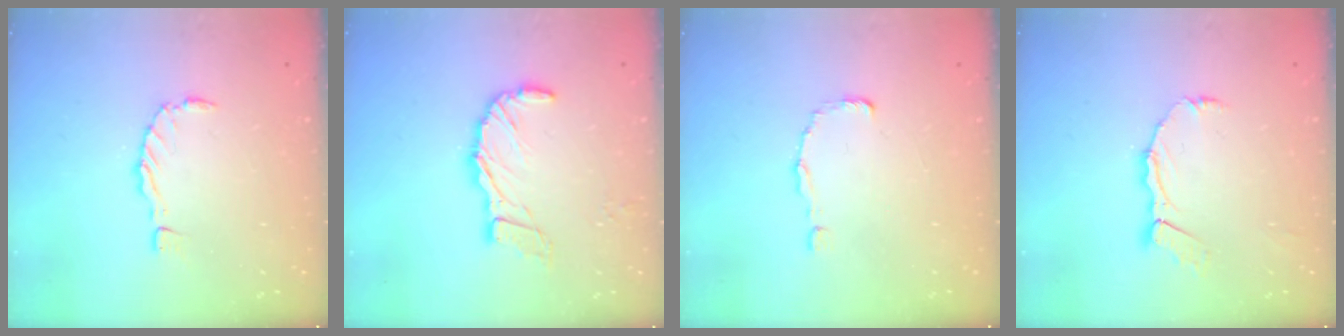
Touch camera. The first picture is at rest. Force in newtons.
{"total": 11.0, "press": 10.9, "slide": 1.5}
{"total": 0.7, "press": 0.7, "slide": 0.0}
{"total": 8.2, "press": 8.1, "slide": 1.0}